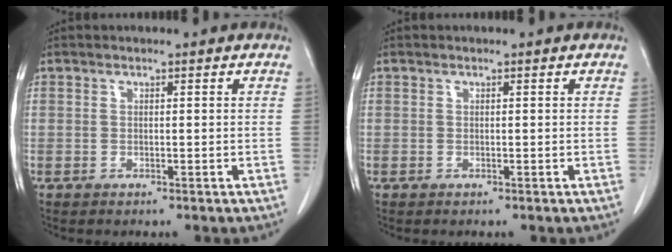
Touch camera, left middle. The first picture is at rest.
{"total": 0.0}